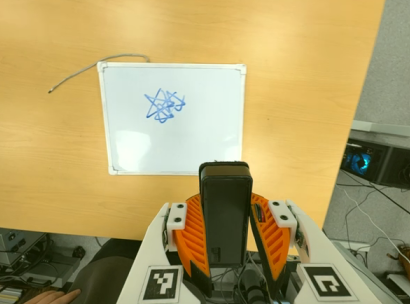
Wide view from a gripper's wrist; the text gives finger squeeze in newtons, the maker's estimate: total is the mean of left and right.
{"total": 9.9, "left": 8.2, "right": 11.6}